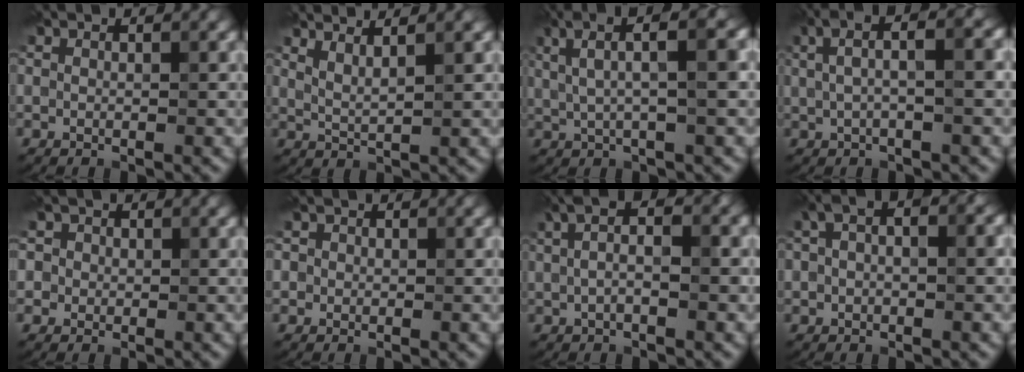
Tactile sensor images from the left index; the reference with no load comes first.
{"total": 2.8, "force": [2.2, 0.6, 1.7], "torque": [-0.023, 0.008, 0.028]}
{"total": 7.0, "force": [2.6, 1.8, 6.2], "torque": [-0.099, 0.024, 0.038]}
{"total": 5.0, "force": [1.2, 1.6, 4.6], "torque": [-0.075, 0.019, 0.006]}
{"total": 2.7, "force": [0.8, 2.4, 0.9], "torque": [-0.002, 0.009, -0.005]}
{"total": 1.0, "force": [0.1, 1.0, 0.2], "torque": [0.001, -0.004, -0.008]}
{"total": 4.9, "force": [1.0, 2.2, 4.3], "torque": [-0.062, 0.009, -0.003]}
{"total": 5.3, "force": [0.8, 3.2, 4.1], "torque": [-0.059, 0.022, -0.002]}